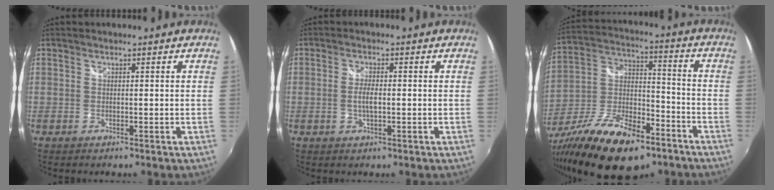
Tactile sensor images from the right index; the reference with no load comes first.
{"total": 2.9, "force": [-0.4, 0.8, 2.8], "torque": [-0.054, -0.002, -0.009]}
{"total": 22.5, "force": [-13.3, 9.9, 15.3], "torque": [-0.299, -0.027, -0.220]}